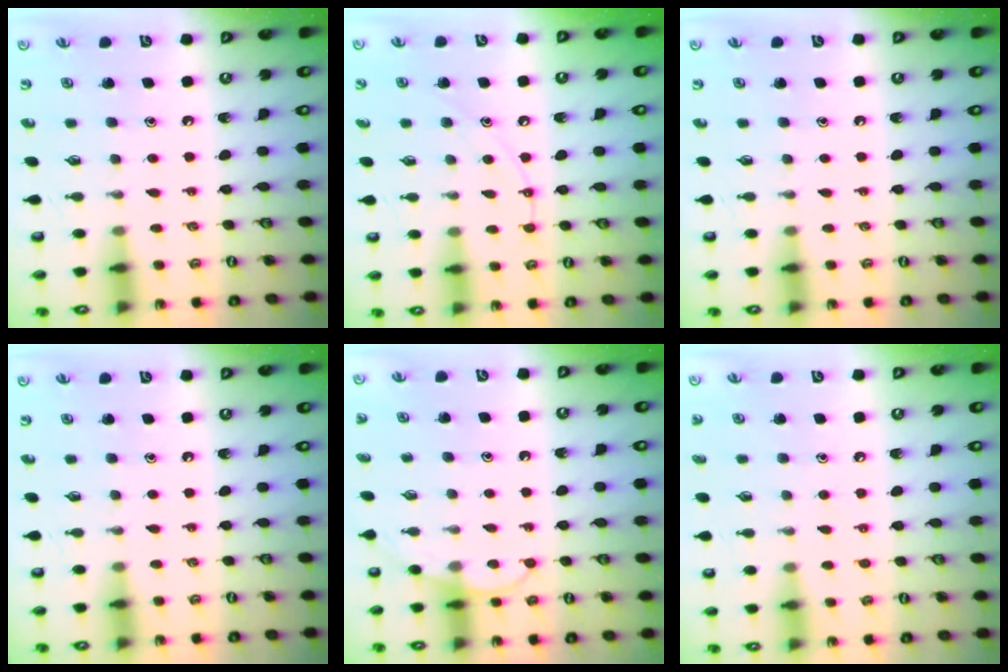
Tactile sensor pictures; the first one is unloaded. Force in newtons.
{"total": 7.7, "press": 7.6, "slide": 0.8}
{"total": 0.0}
{"total": 0.0}
{"total": 6.6, "press": 6.6, "slide": 0.7}
{"total": 5.4, "press": 5.4, "slide": 0.5}